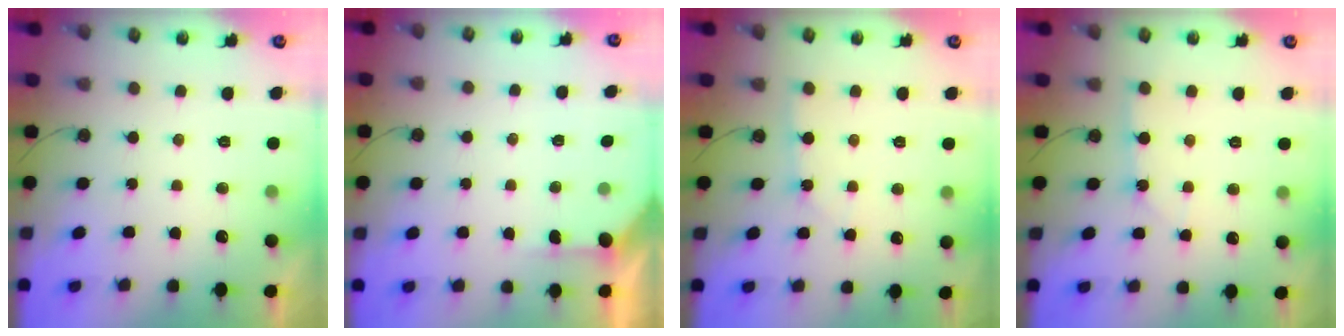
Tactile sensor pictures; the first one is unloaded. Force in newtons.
{"total": 1.5, "press": 1.5, "slide": 0.2}
{"total": 1.8, "press": 1.8, "slide": 0.2}
{"total": 3.0, "press": 3.0, "slide": 0.4}